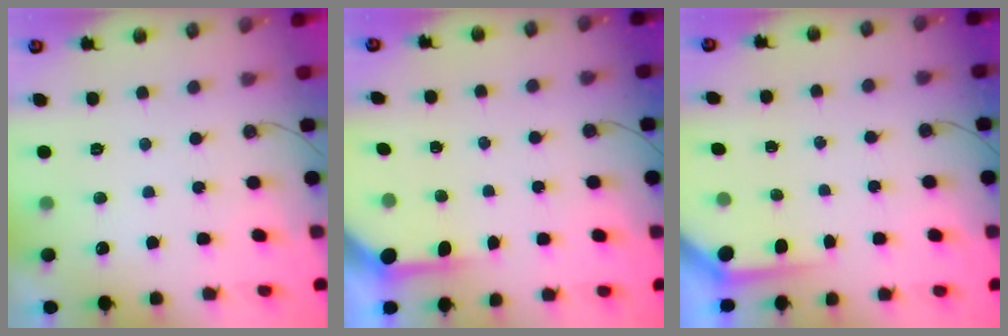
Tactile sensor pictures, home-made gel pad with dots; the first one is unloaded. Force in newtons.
{"total": 3.8, "press": 3.8, "slide": 0.5}
{"total": 3.6, "press": 3.6, "slide": 0.3}